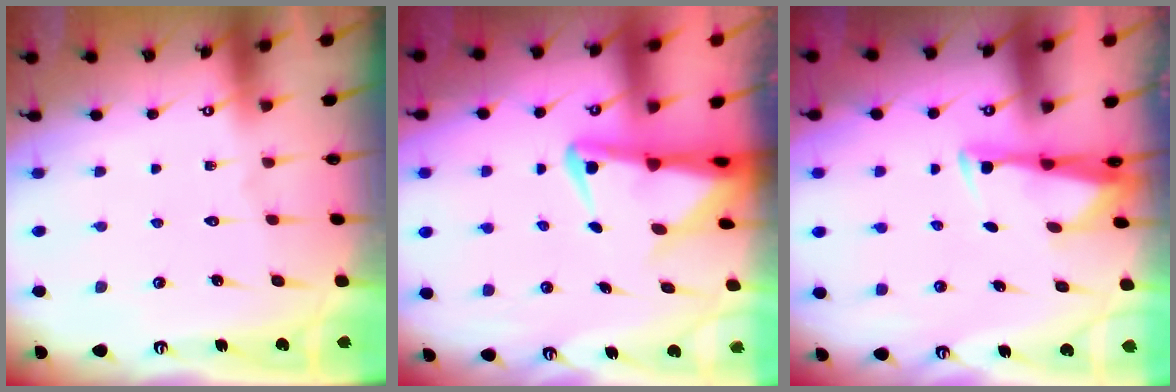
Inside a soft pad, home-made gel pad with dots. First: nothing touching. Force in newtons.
{"total": 4.2, "press": 4.1, "slide": 0.9}
{"total": 3.0, "press": 2.9, "slide": 0.8}